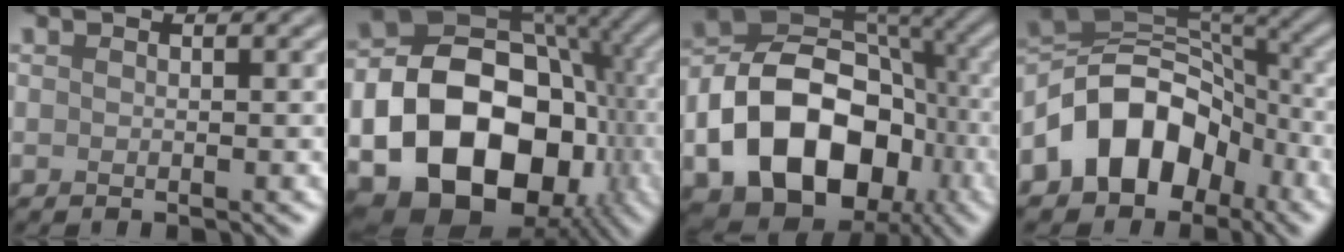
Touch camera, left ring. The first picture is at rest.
{"total": 19.5, "force": [-5.2, 14.3, 12.1], "torque": [-0.186, -0.033, -0.090]}
{"total": 14.1, "force": [-4.6, 9.9, 8.9], "torque": [-0.149, -0.009, -0.080]}
{"total": 9.5, "force": [-4.5, 6.7, 5.1], "torque": [-0.064, 0.015, -0.093]}